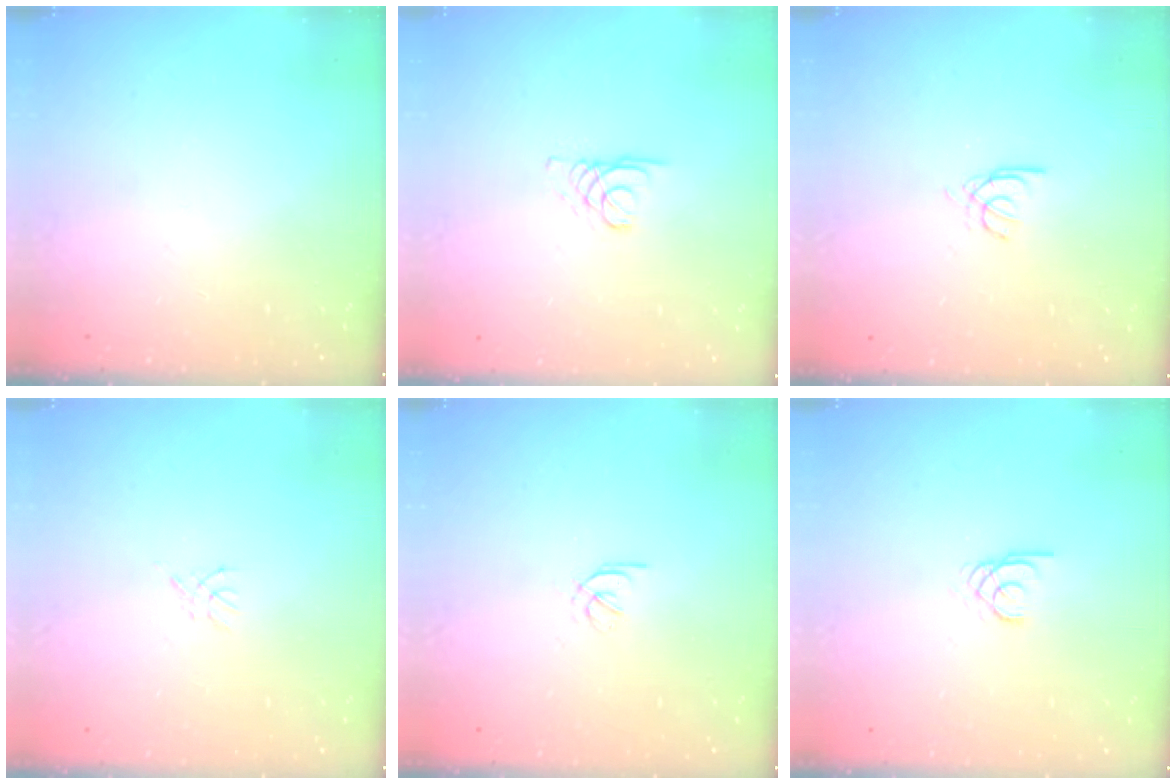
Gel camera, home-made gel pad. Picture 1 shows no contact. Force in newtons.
{"total": 1.4, "press": 1.3, "slide": 0.1}
{"total": 2.6, "press": 2.6, "slide": 0.4}
{"total": 1.4, "press": 1.4, "slide": 0.3}
{"total": 1.5, "press": 1.4, "slide": 0.5}
{"total": 1.9, "press": 1.9, "slide": 0.0}